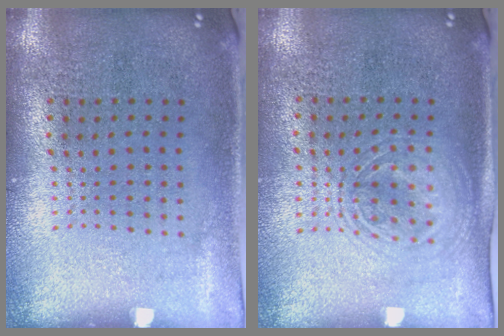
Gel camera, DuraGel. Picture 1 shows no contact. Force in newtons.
{"total": 1.5, "press": 1.3, "slide": 0.6}